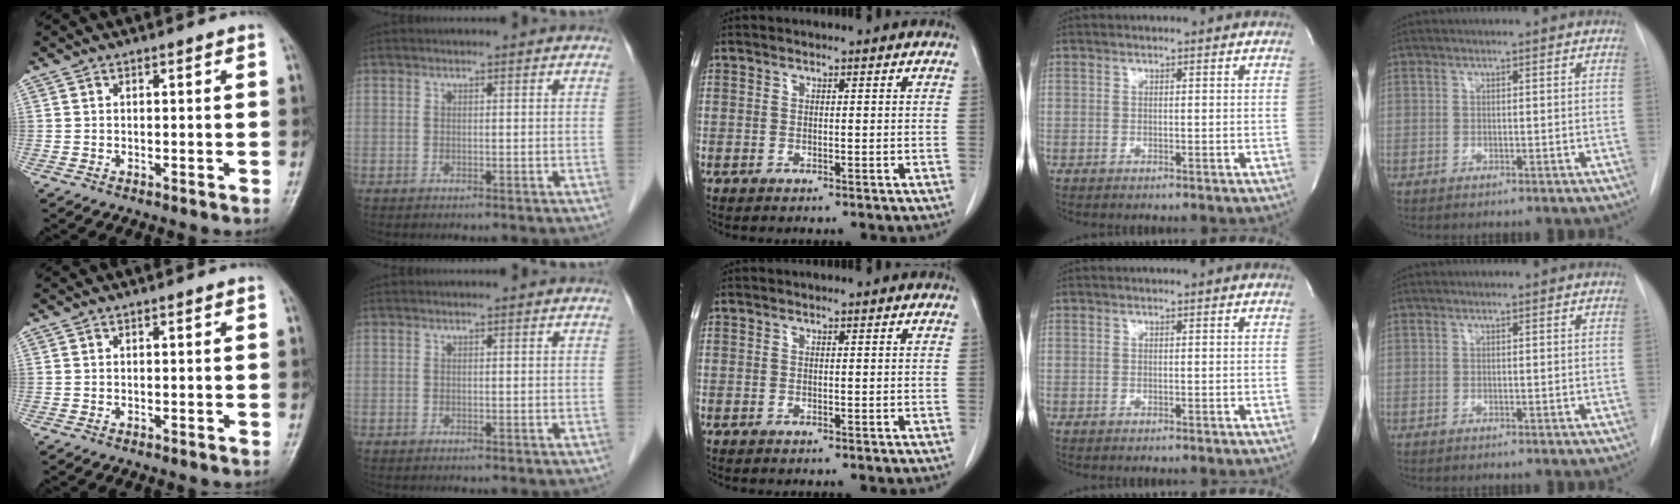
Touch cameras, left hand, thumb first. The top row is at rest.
{}